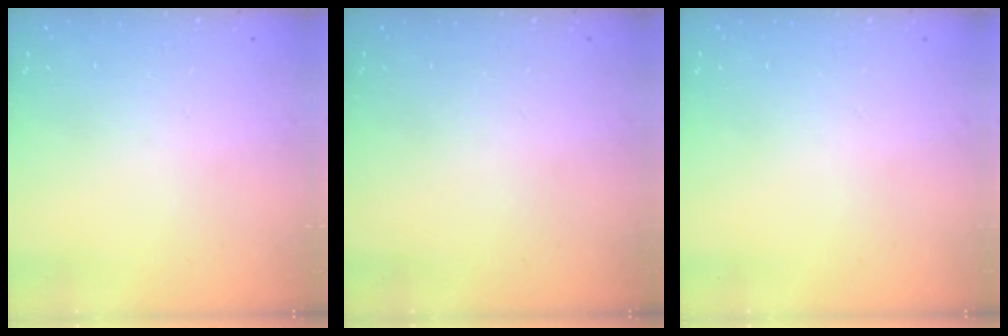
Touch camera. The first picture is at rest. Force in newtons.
{"total": 0.0}
{"total": 0.0}